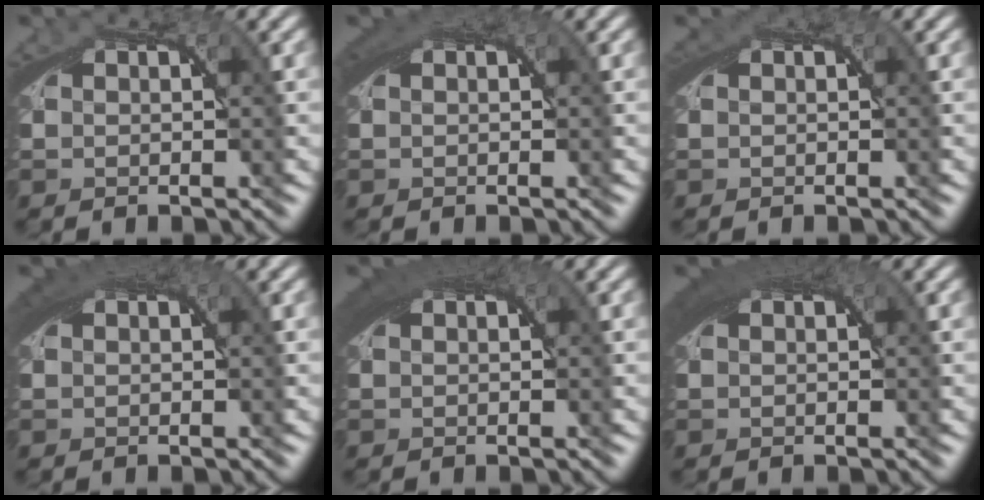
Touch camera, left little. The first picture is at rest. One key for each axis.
{"total": 2.6, "fx": 1.3, "fy": 0.9, "fz": 2.0, "tx": -0.031, "ty": 0.011, "tz": 0.017}
{"total": 1.2, "fx": 0.6, "fy": 0.7, "fz": 0.9, "tx": -0.012, "ty": 0.005, "tz": 0.007}
{"total": 3.0, "fx": 1.5, "fy": 1.0, "fz": 2.5, "tx": -0.036, "ty": 0.012, "tz": 0.019}
{"total": 3.9, "fx": 1.6, "fy": 1.4, "fz": 3.2, "tx": -0.045, "ty": 0.013, "tz": 0.022}
{"total": 4.0, "fx": 1.8, "fy": 1.4, "fz": 3.3, "tx": -0.046, "ty": 0.014, "tz": 0.023}